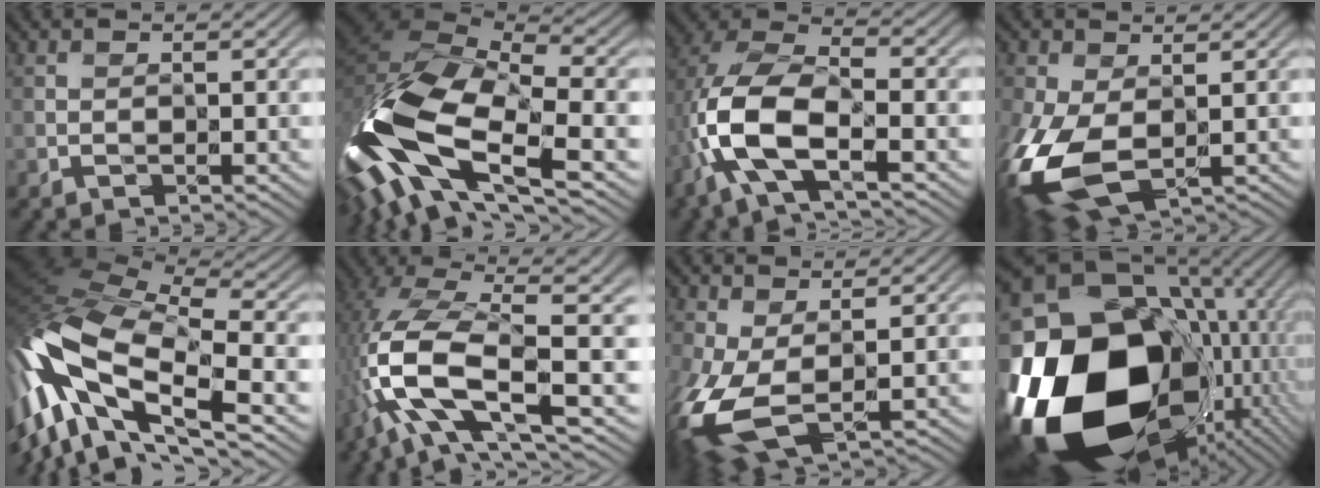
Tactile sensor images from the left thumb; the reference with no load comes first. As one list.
[{"total": 17.9, "force": [-6.2, 7.6, 15.0], "torque": [-0.349, -0.036, -0.106]}, {"total": 10.0, "force": [-3.2, 4.4, 8.4], "torque": [-0.202, -0.003, -0.068]}, {"total": 10.0, "force": [-1.5, 6.0, 7.9], "torque": [-0.226, -0.028, -0.021]}, {"total": 18.0, "force": [-4.1, 8.2, 15.4], "torque": [-0.351, -0.039, -0.058]}, {"total": 13.3, "force": [-0.8, 4.5, 12.5], "torque": [-0.287, -0.003, -0.014]}, {"total": 7.3, "force": [-0.2, 3.6, 6.4], "torque": [-0.175, -0.016, -0.004]}, {"total": 22.4, "force": [-4.7, 16.2, 14.8], "torque": [-0.320, -0.060, -0.048]}]